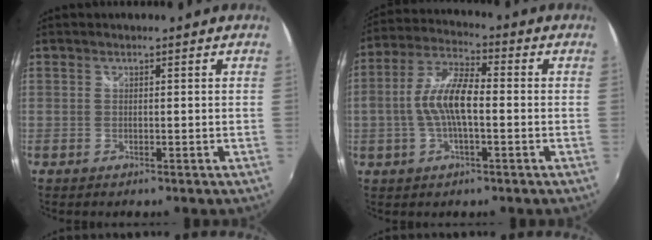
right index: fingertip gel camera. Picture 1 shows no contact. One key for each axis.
{"total": 9.6, "fx": -1.3, "fy": 3.3, "fz": 9.0, "tx": -0.186, "ty": 0.011, "tz": -0.026}